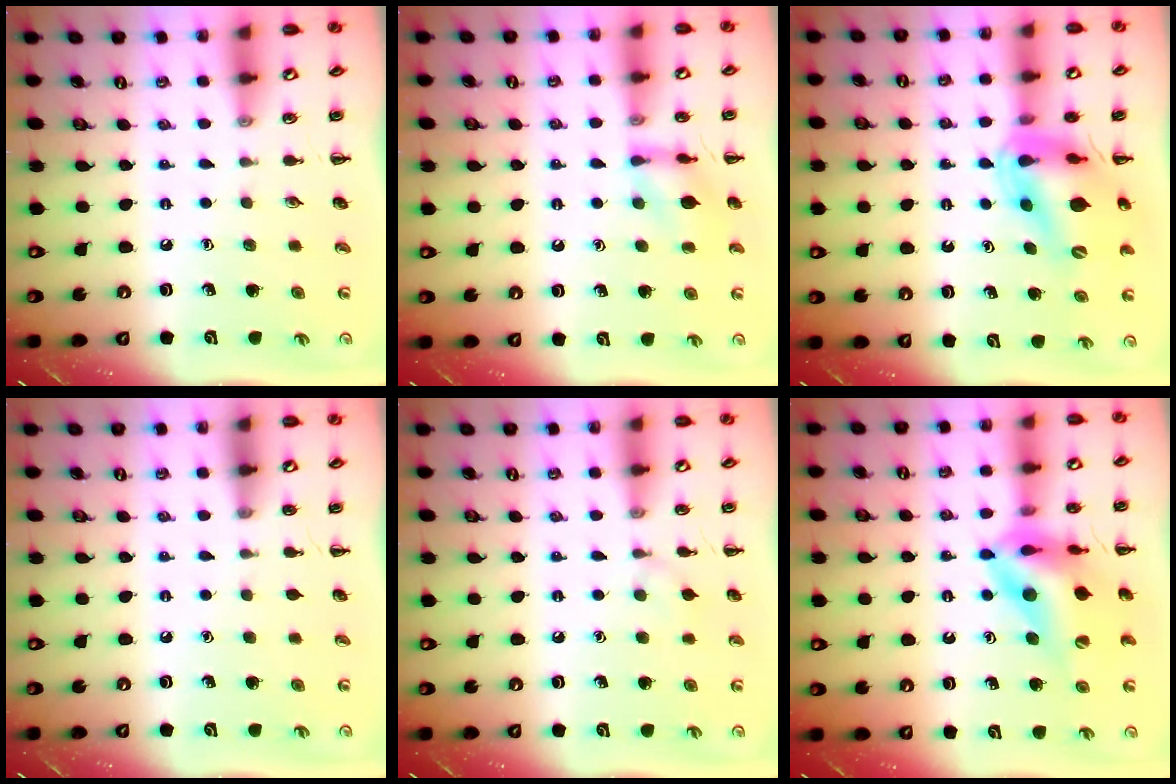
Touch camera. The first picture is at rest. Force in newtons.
{"total": 9.7, "press": 9.7, "slide": 0.8}
{"total": 14.8, "press": 14.0, "slide": 4.6}
{"total": 0.0}
{"total": 5.6, "press": 5.3, "slide": 1.7}
{"total": 15.1, "press": 14.4, "slide": 4.7}